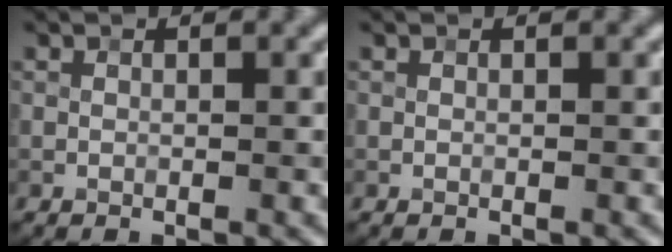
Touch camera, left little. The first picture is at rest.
{"total": 0.0}